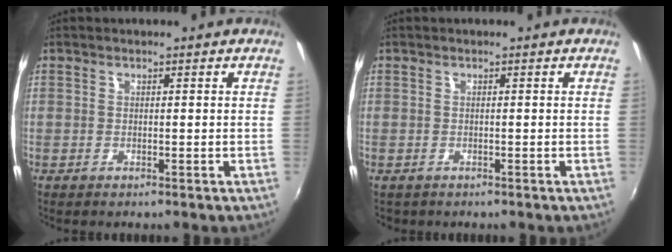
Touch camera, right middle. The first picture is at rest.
{"total": 0.8, "force": [-0.5, 0.6, 0.1], "torque": [-0.006, -0.003, -0.006]}